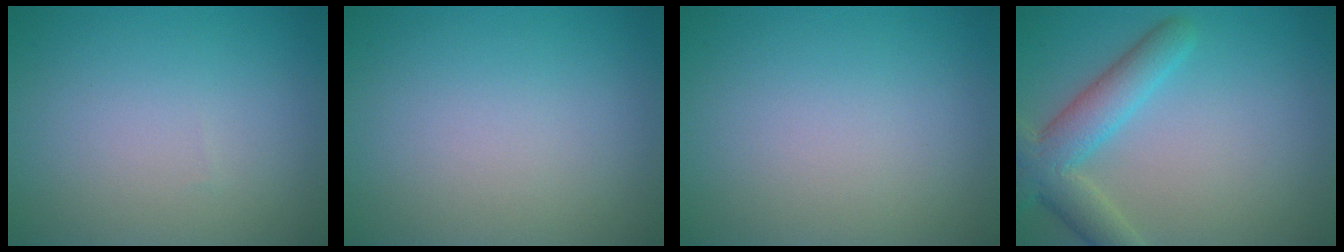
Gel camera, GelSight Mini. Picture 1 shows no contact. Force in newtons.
{"total": 0.0}
{"total": 0.0}
{"total": 5.1, "press": 5.1, "slide": 0.2}